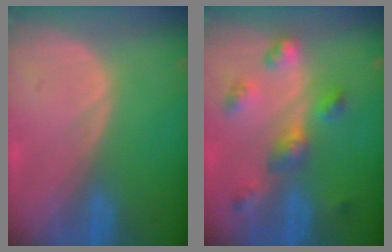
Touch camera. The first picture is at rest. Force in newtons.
{"total": 6.3, "press": 5.8, "slide": 2.4}